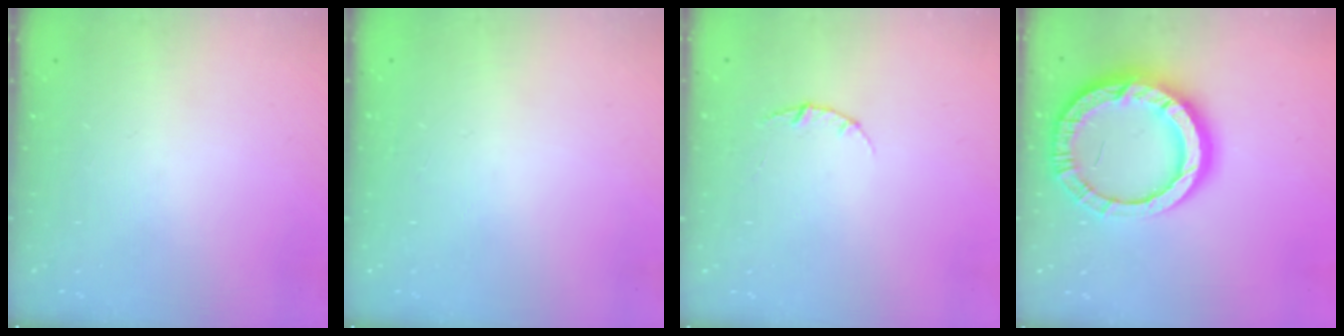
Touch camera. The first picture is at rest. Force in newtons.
{"total": 2.5, "press": 2.5, "slide": 0.2}
{"total": 2.8, "press": 2.8, "slide": 0.4}
{"total": 18.9, "press": 18.9, "slide": 1.7}